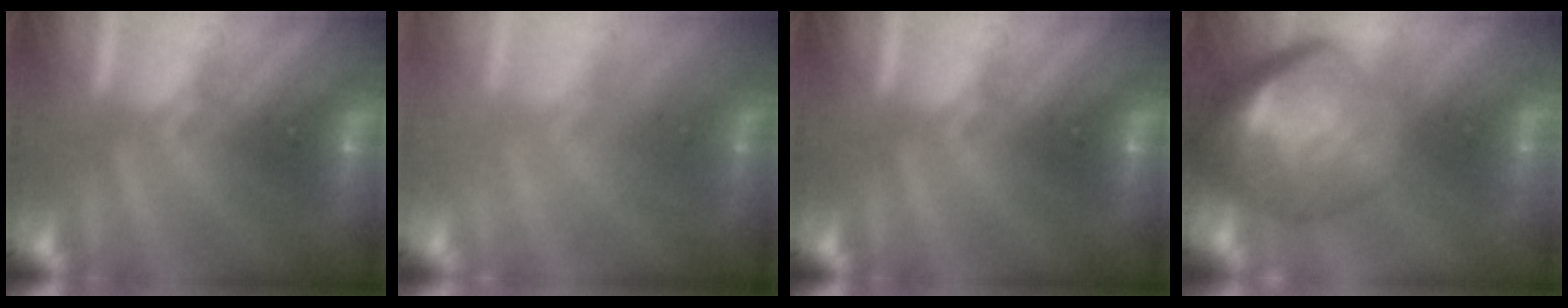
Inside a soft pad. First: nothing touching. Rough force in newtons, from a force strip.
{"total": 2.2}
{"total": 0.0}
{"total": 7.8}